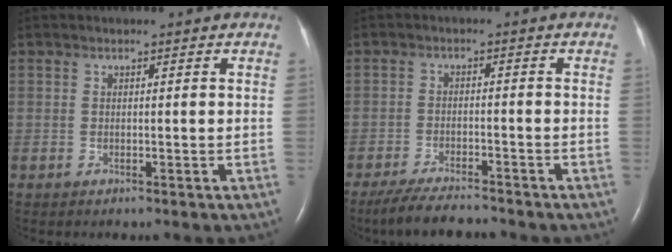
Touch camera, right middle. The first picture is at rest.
{"total": 7.1, "force": [-6.3, 0.8, 3.0], "torque": [-0.058, -0.022, -0.108]}